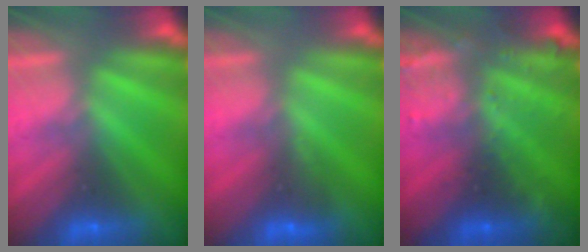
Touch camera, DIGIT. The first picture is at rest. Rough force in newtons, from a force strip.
{"total": 2.9}
{"total": 2.9}